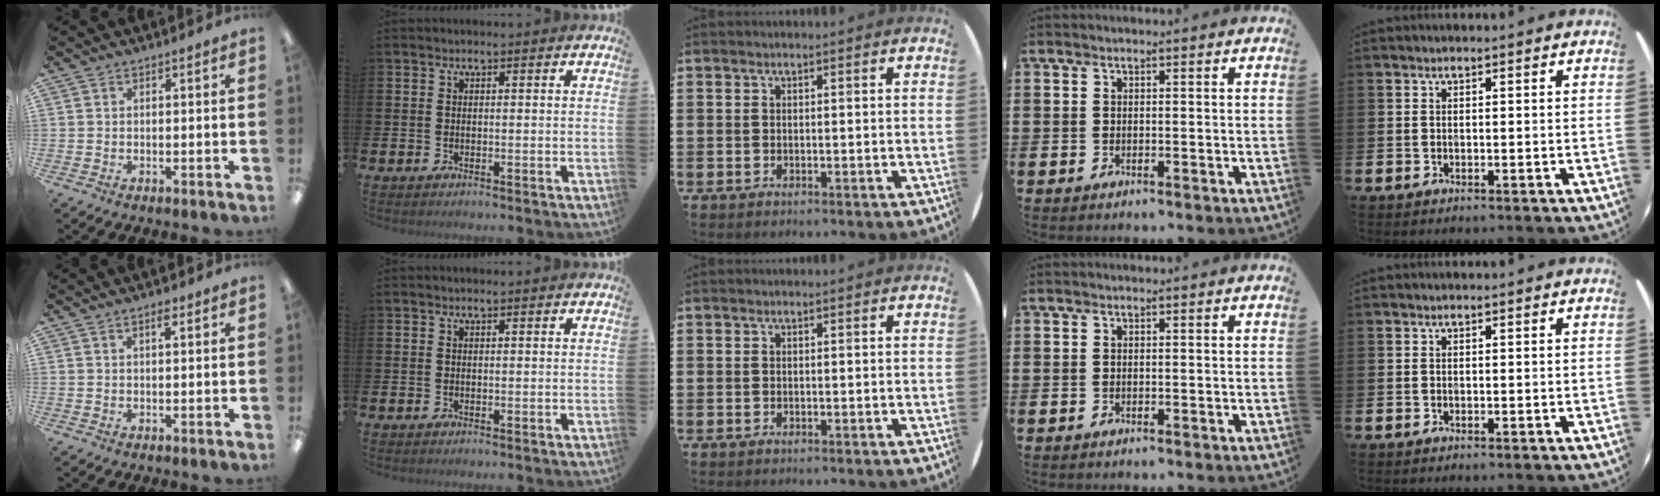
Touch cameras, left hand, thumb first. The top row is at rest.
{"thumb": {"total": 1.9, "force": [1.3, 0.5, 1.3], "torque": [-0.020, -0.001, 0.020]}}